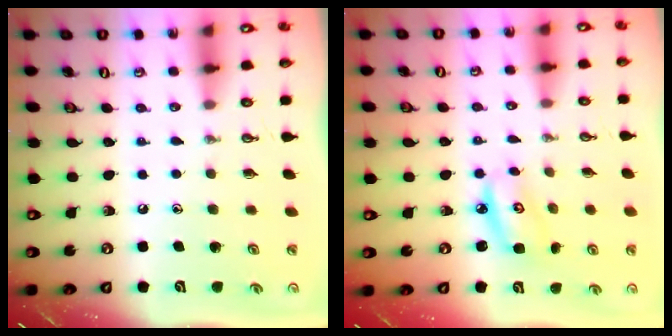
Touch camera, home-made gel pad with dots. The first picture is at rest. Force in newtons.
{"total": 6.0, "press": 6.0, "slide": 0.2}